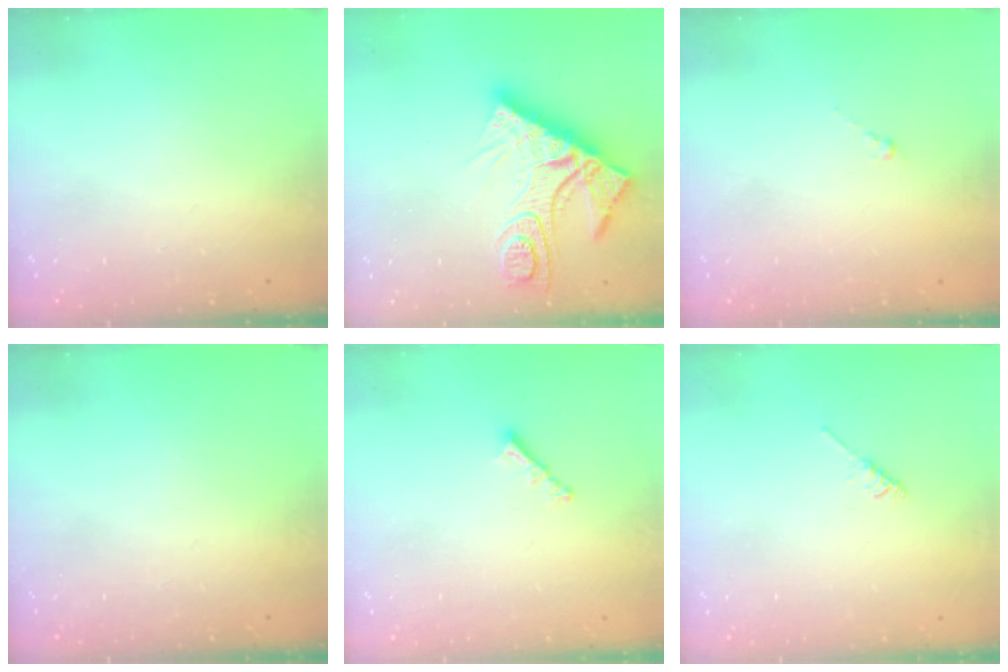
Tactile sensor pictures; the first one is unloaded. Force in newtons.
{"total": 16.4, "press": 16.3, "slide": 1.4}
{"total": 0.8, "press": 0.7, "slide": 0.5}
{"total": 0.0}
{"total": 2.2, "press": 2.2, "slide": 0.5}
{"total": 3.3, "press": 3.2, "slide": 0.6}